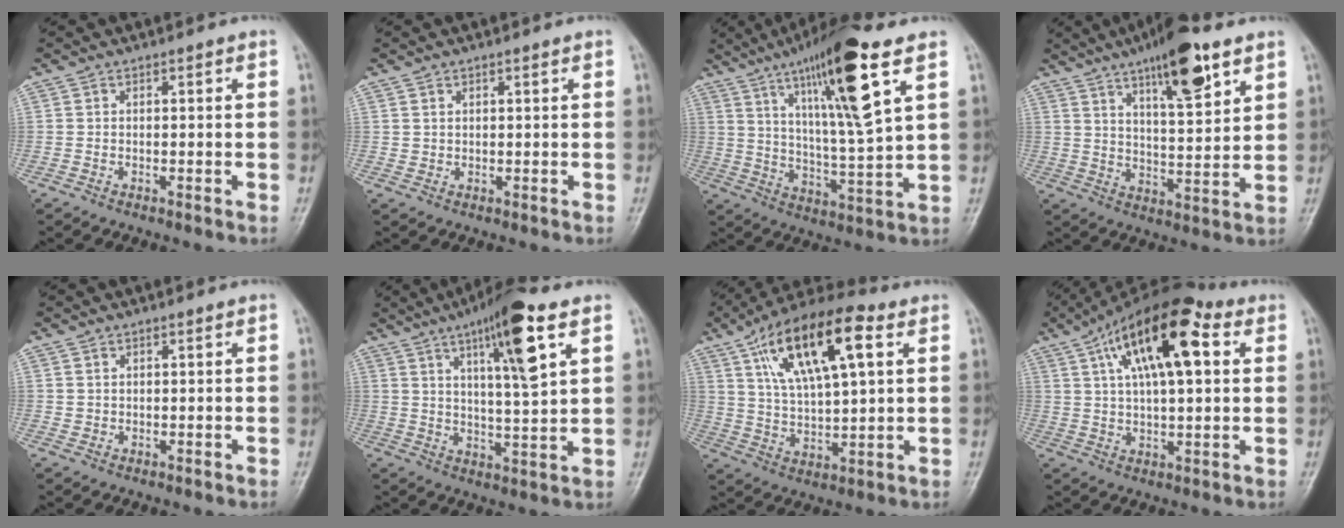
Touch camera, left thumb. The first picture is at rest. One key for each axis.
{"total": 1.1, "fx": 0.8, "fy": 0.7, "fz": 0.2, "tx": 0.009, "ty": -0.005, "tz": 0.012}
{"total": 18.7, "fx": 9.1, "fy": 2.3, "fz": 16.2, "tx": -0.270, "ty": -0.036, "tz": 0.158}
{"total": 14.7, "fx": 8.6, "fy": 4.1, "fz": 11.2, "tx": -0.155, "ty": -0.038, "tz": 0.137}
{"total": 1.1, "fx": 0.7, "fy": 0.7, "fz": 0.2, "tx": 0.009, "ty": -0.005, "tz": 0.012}
{"total": 14.2, "fx": 6.7, "fy": 2.4, "fz": 12.3, "tx": -0.196, "ty": -0.023, "tz": 0.109}
{"total": 18.6, "fx": 7.7, "fy": 6.9, "fz": 15.4, "tx": -0.255, "ty": -0.003, "tz": 0.135}
{"total": 18.2, "fx": 6.3, "fy": 7.4, "fz": 15.3, "tx": -0.238, "ty": 0.011, "tz": 0.095}